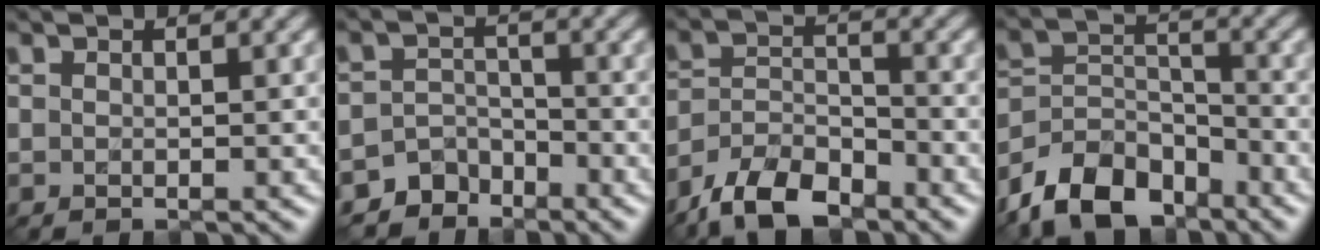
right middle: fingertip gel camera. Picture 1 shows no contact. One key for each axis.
{"total": 3.8, "fx": -3.2, "fy": 2.0, "fz": -0.3, "tx": 0.018, "ty": 0.005, "tz": -0.058}
{"total": 7.0, "fx": -5.5, "fy": 3.0, "fz": 3.1, "tx": -0.056, "ty": 0.003, "tz": -0.111}
{"total": 8.4, "fx": -6.5, "fy": 4.5, "fz": 3.0, "tx": -0.049, "ty": 0.002, "tz": -0.125}